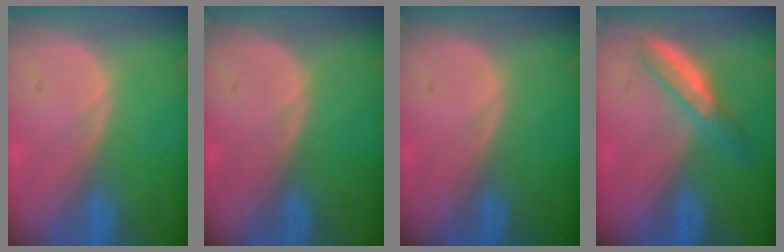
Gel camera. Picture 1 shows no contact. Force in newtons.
{"total": 0.0}
{"total": 0.0}
{"total": 5.2, "press": 4.6, "slide": 2.4}